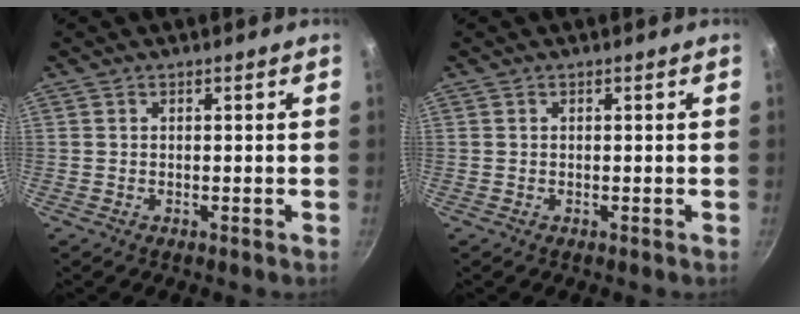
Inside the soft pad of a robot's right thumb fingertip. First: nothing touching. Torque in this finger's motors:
{"motor_torque": [0.05, 0.04, -0.15, 0.15, 0.02]}